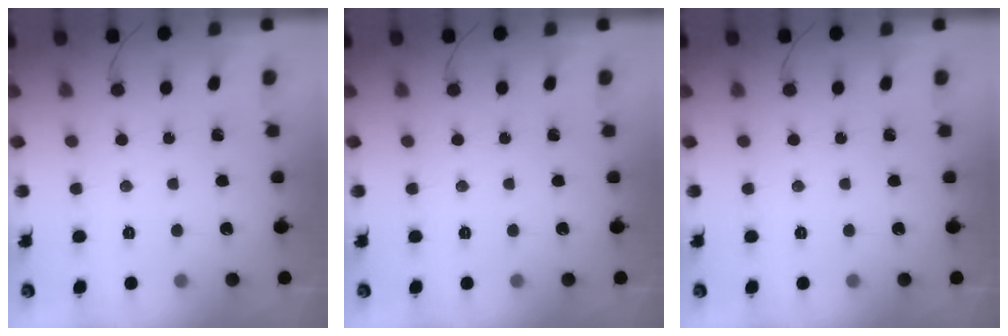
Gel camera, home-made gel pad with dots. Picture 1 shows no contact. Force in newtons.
{"total": 0.0}
{"total": 0.0}